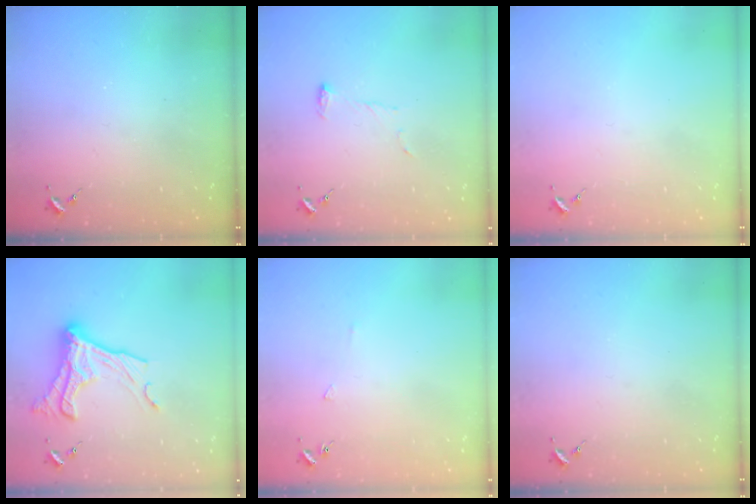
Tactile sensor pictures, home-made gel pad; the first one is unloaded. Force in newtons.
{"total": 6.4, "press": 6.4, "slide": 0.7}
{"total": 0.0}
{"total": 16.7, "press": 16.6, "slide": 1.1}
{"total": 3.8, "press": 3.8, "slide": 0.5}
{"total": 0.0}